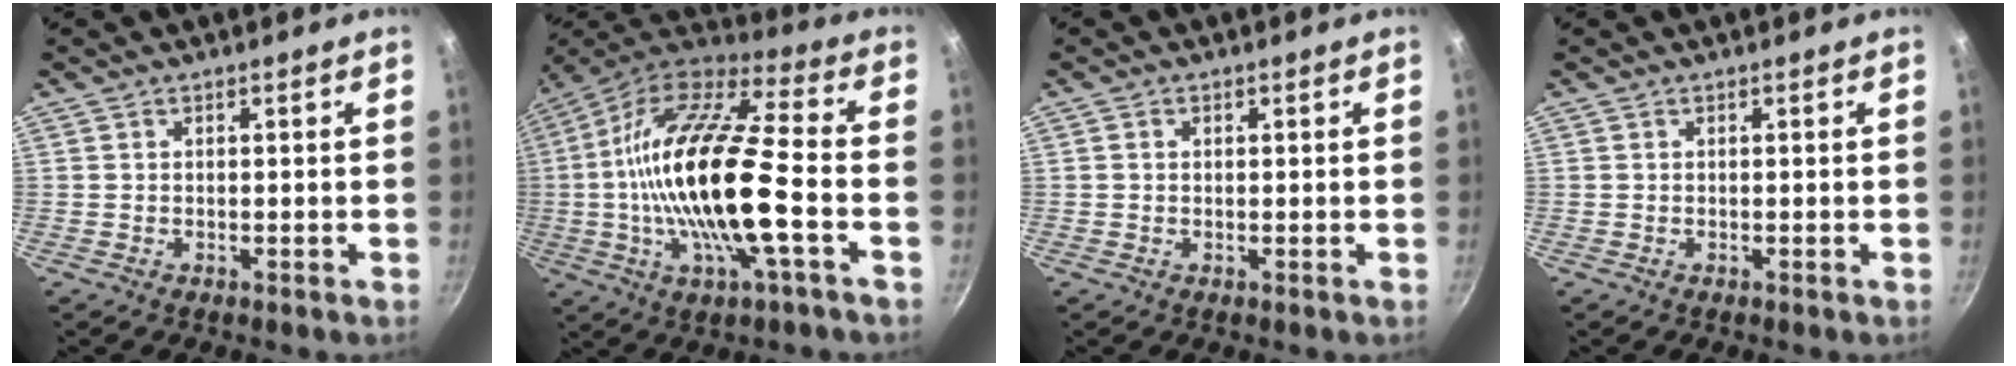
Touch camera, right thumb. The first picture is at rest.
{"total": 24.3, "force": [-3.3, 7.2, 23.0], "torque": [-0.432, 0.023, -0.073]}
{"total": 0.9, "force": [0.2, 0.7, 0.4], "torque": [-0.006, 0.005, 0.002]}
{"total": 0.0}